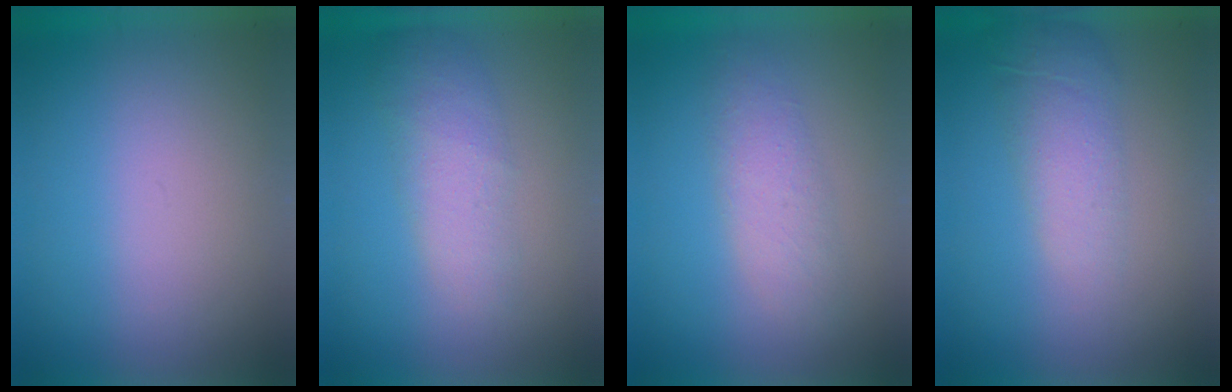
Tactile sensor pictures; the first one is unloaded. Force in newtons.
{"total": 2.3}
{"total": 1.8}
{"total": 1.0}